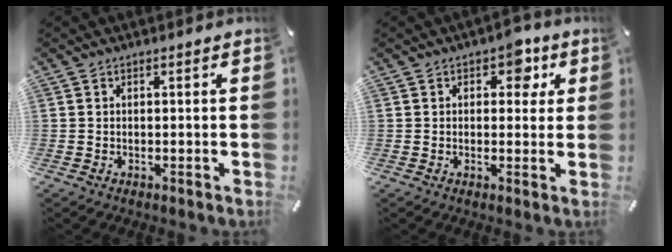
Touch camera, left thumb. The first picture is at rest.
{"total": 6.0, "force": [2.5, 4.0, 3.8], "torque": [-0.027, -0.006, 0.033]}